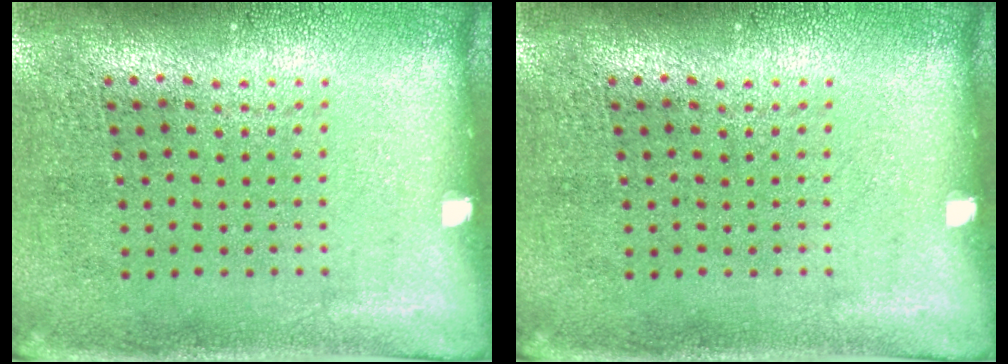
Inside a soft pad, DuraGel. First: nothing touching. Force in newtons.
{"total": 0.0}